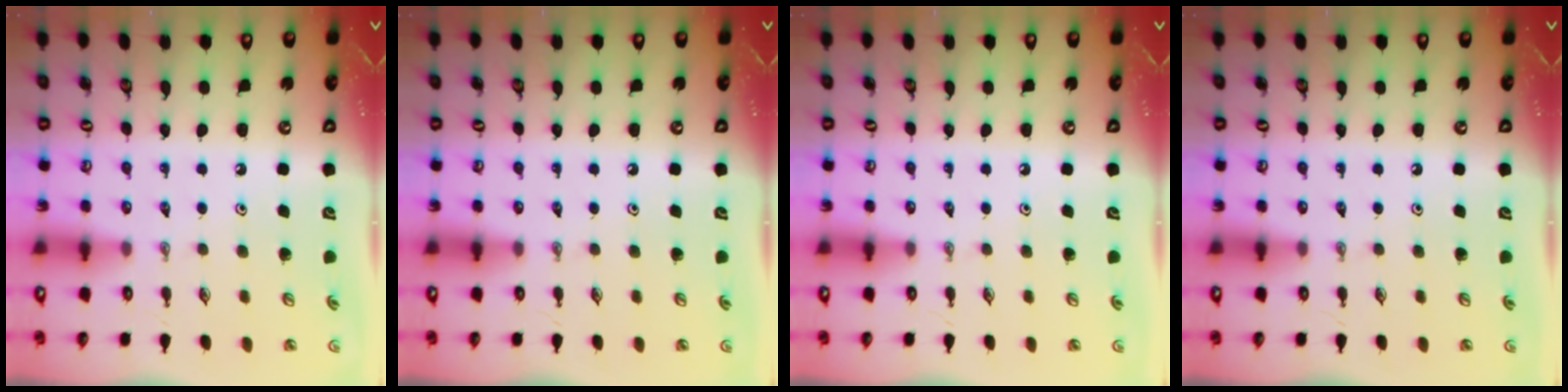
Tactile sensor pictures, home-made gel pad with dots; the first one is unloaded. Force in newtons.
{"total": 0.0}
{"total": 0.0}
{"total": 0.0}